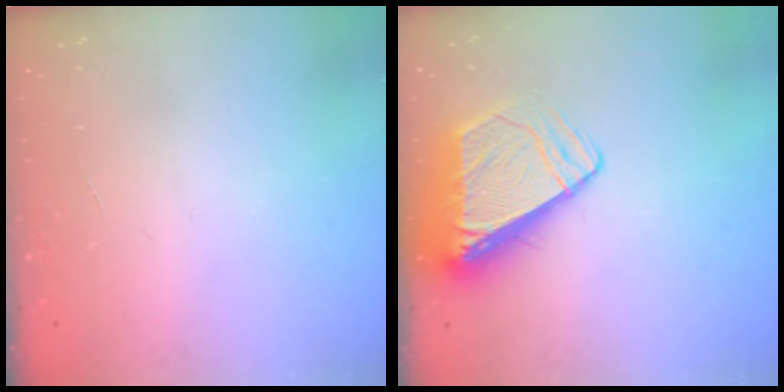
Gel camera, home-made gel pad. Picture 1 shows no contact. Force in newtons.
{"total": 9.0, "press": 8.9, "slide": 1.2}